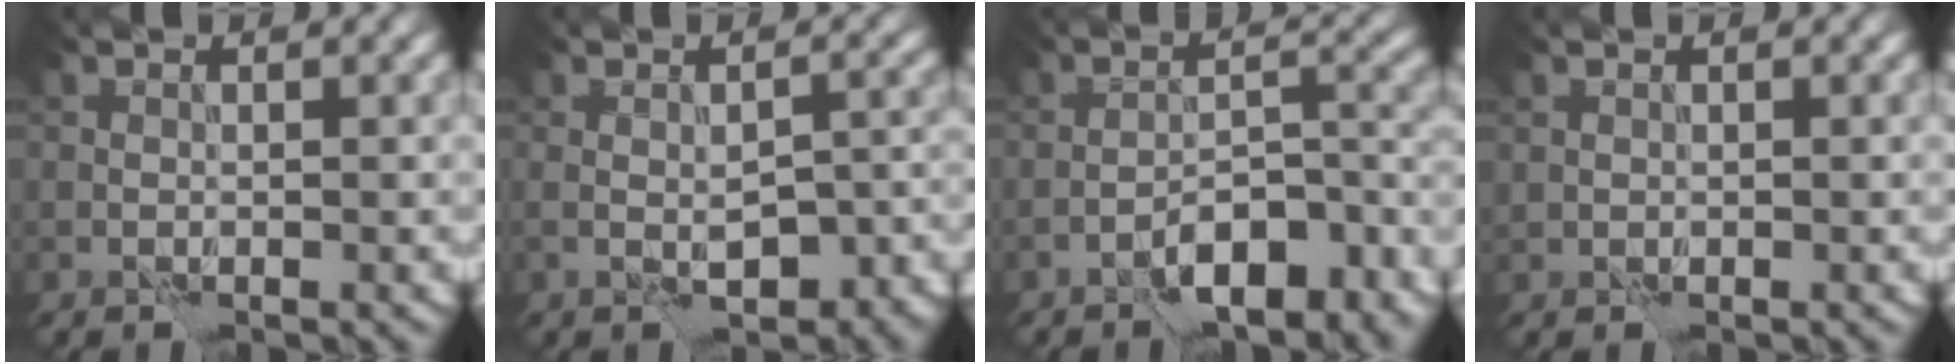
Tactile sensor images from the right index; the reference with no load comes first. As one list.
[{"total": 6.2, "force": [-1.9, 2.8, 5.1], "torque": [-0.075, -0.008, -0.015]}, {"total": 7.8, "force": [-5.2, 2.7, 5.0], "torque": [-0.065, 0.008, -0.089]}, {"total": 0.0}]